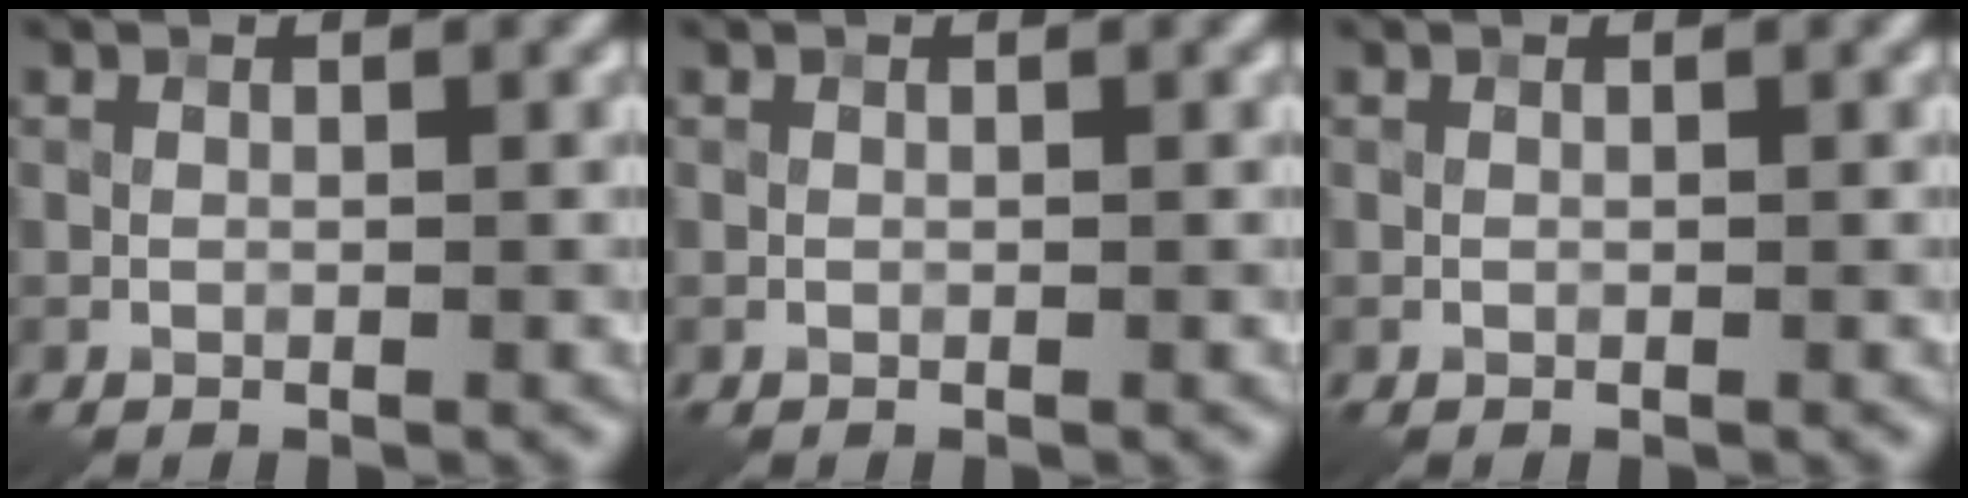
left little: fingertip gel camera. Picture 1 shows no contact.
{"total": 0.0}
{"total": 0.0}